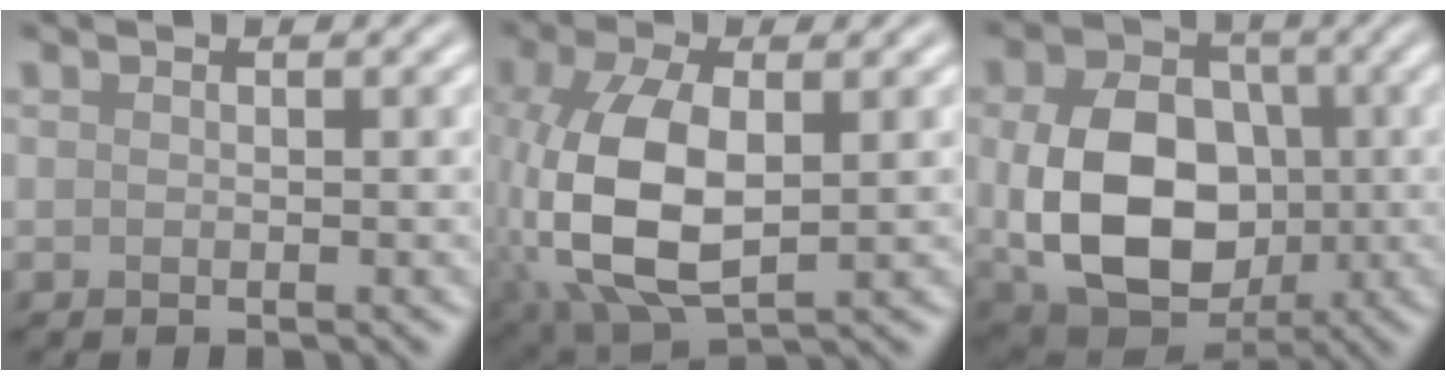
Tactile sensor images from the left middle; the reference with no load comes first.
{"total": 10.8, "force": [-0.4, 6.0, 8.9], "torque": [-0.221, -0.008, 0.001]}
{"total": 10.8, "force": [-0.6, 8.1, 7.2], "torque": [-0.142, -0.013, -0.003]}